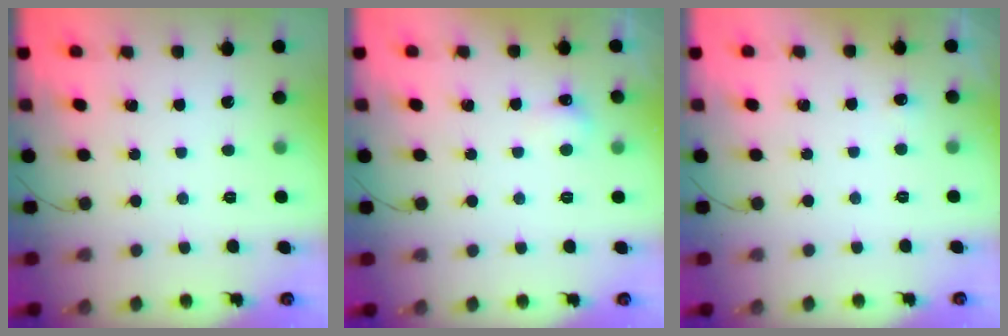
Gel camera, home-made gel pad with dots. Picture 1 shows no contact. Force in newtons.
{"total": 4.7, "press": 3.8, "slide": 2.7}
{"total": 2.5, "press": 2.2, "slide": 1.1}